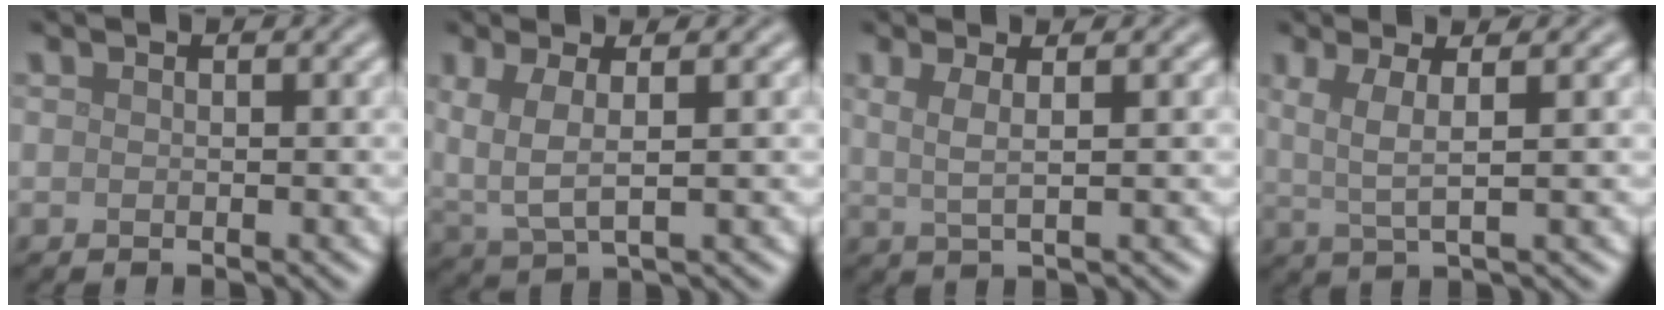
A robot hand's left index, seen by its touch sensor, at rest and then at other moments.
{"total": 3.6, "force": [1.0, 1.3, 3.2], "torque": [-0.075, -0.004, 0.020]}
{"total": 2.4, "force": [0.7, 0.7, 2.2], "torque": [-0.040, 0.000, 0.011]}
{"total": 3.0, "force": [0.9, 0.6, 2.8], "torque": [-0.057, -0.002, 0.019]}